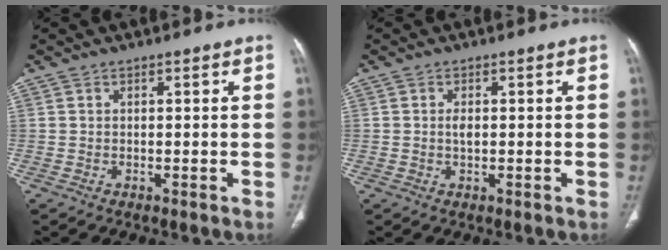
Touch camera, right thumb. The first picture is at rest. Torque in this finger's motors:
{"motor_torque": [0.36, 0.31, 0.27, -0.22, 0.14]}